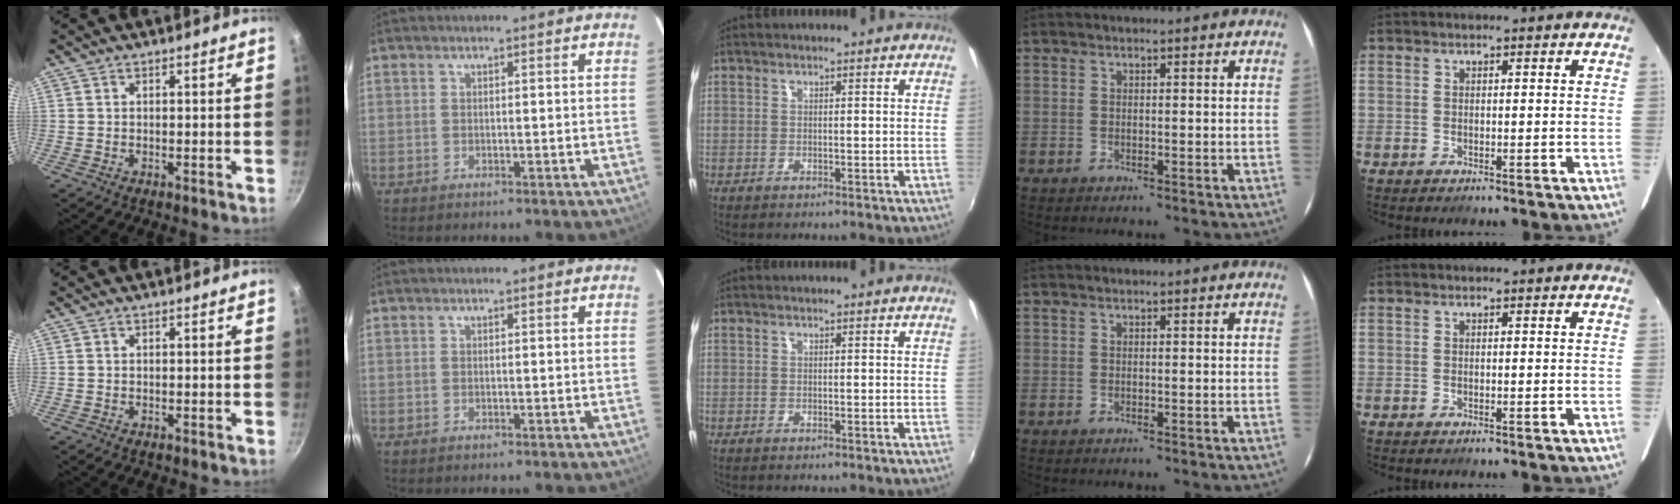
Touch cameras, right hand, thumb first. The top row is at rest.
{}